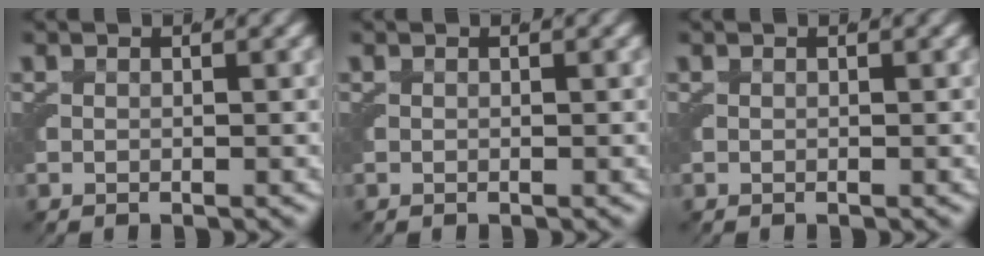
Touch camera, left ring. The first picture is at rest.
{"total": 0.0}
{"total": 0.0}